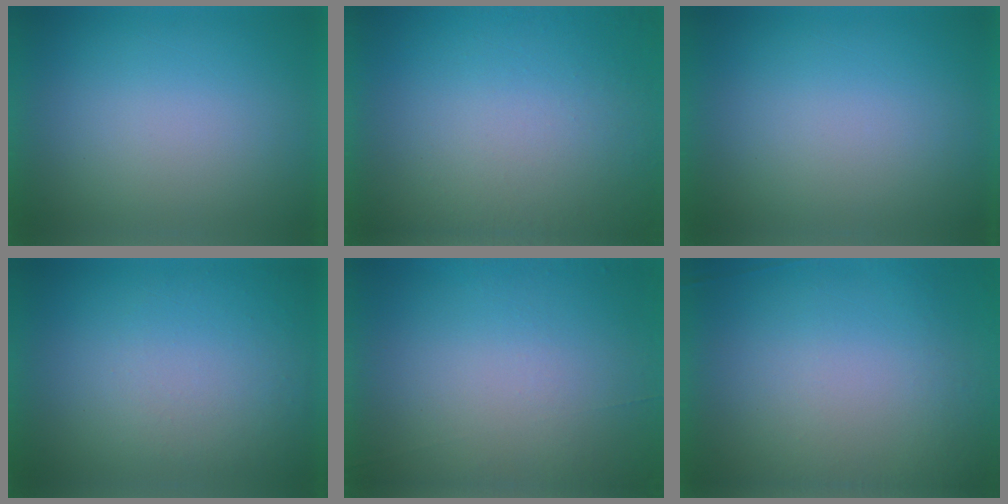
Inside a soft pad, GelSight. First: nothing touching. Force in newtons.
{"total": 1.2}
{"total": 0.0}
{"total": 1.0}
{"total": 4.5}
{"total": 6.2}